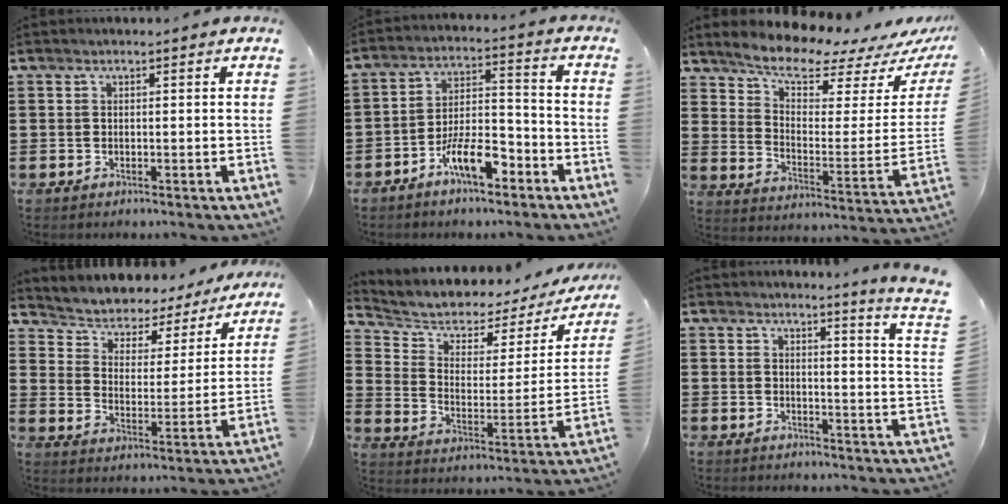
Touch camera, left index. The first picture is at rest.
{"total": 8.7, "force": [-5.7, 2.8, 5.9], "torque": [-0.119, 0.009, -0.107]}
{"total": 8.3, "force": [7.4, 1.9, 3.2], "torque": [-0.085, -0.055, 0.127]}
{"total": 3.4, "force": [3.1, 1.5, -0.1], "torque": [-0.026, -0.032, 0.042]}
{"total": 4.5, "force": [3.7, 2.2, 1.5], "torque": [-0.057, -0.028, 0.055]}
{"total": 3.2, "force": [2.6, -1.5, 0.8], "torque": [-0.027, -0.028, 0.041]}